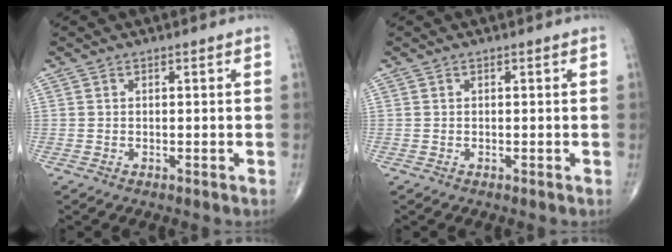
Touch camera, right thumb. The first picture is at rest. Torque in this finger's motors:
{"motor_torque": [0.00, 0.00, -0.11, -0.11, 0.00]}